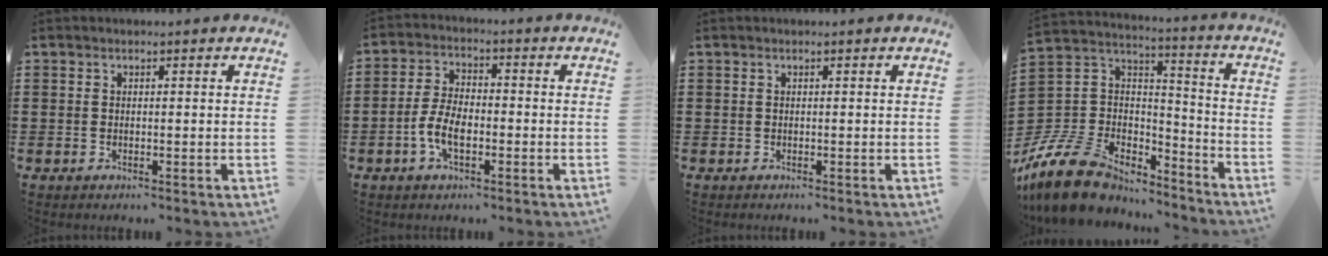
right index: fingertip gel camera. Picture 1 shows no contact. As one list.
[{"total": 6.1, "force": [-2.1, 2.8, 4.9], "torque": [-0.125, -0.005, -0.049]}, {"total": 0.0}, {"total": 12.7, "force": [-10.1, 6.0, 5.0], "torque": [-0.139, 0.024, -0.195]}]